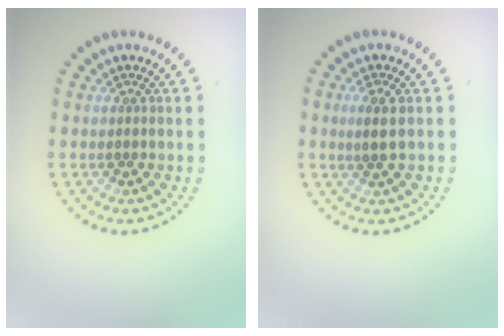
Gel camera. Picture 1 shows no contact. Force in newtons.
{"total": 1.8, "press": 1.6, "slide": 0.8}